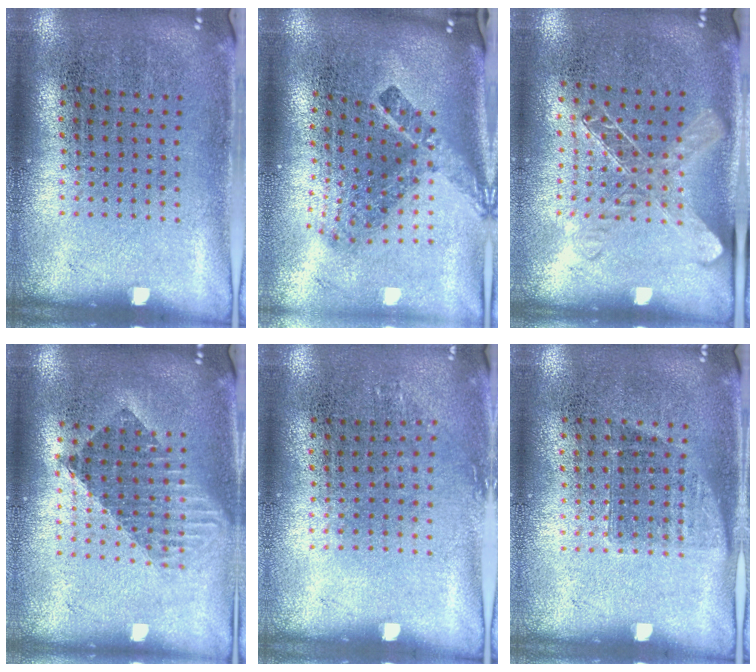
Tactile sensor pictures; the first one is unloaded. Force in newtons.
{"total": 2.6, "press": 1.6, "slide": 2.0}
{"total": 1.4, "press": 1.3, "slide": 0.6}
{"total": 1.5, "press": 1.3, "slide": 0.8}
{"total": 0.8, "press": 0.7, "slide": 0.5}
{"total": 0.9, "press": 0.7, "slide": 0.5}